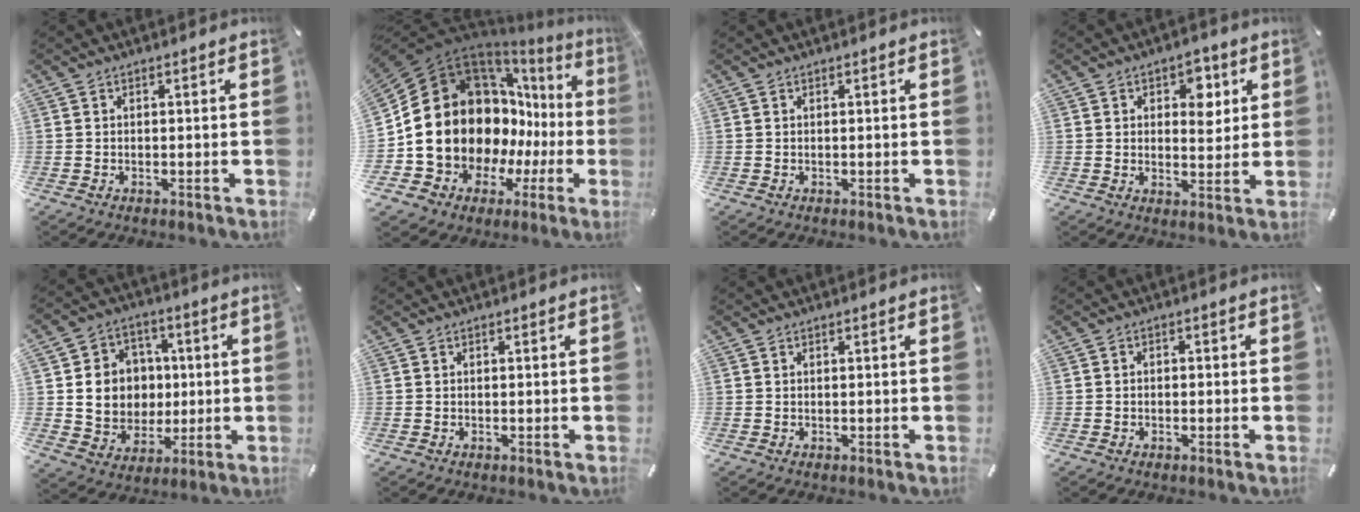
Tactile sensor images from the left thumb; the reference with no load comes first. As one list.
[{"total": 23.5, "force": [0.1, 18.6, 14.5], "torque": [-0.242, -0.062, 0.051]}, {"total": 0.0}, {"total": 6.9, "force": [2.4, 4.6, 4.6], "torque": [-0.044, -0.008, 0.031]}, {"total": 11.7, "force": [0.7, 11.2, 3.5], "torque": [-0.050, 0.001, 0.027]}, {"total": 0.0}, {"total": 0.0}, {"total": 1.3, "force": [-0.9, 0.8, 0.4], "torque": [-0.008, 0.006, -0.021]}]